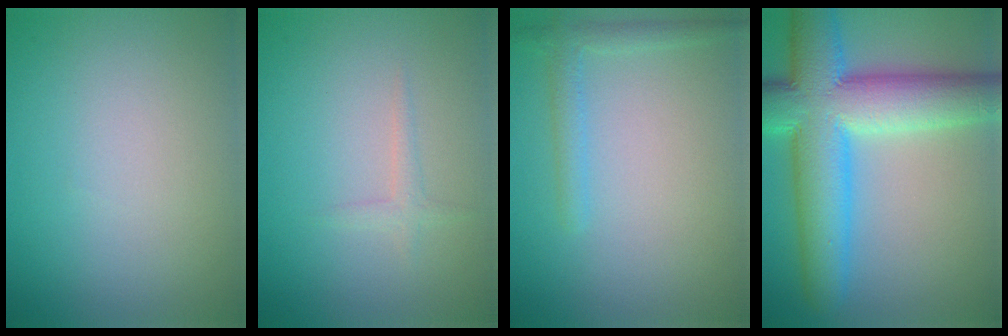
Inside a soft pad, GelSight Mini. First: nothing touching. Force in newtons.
{"total": 1.0, "press": 1.0, "slide": 0.1}
{"total": 1.9, "press": 1.8, "slide": 0.2}
{"total": 11.8, "press": 11.7, "slide": 0.3}